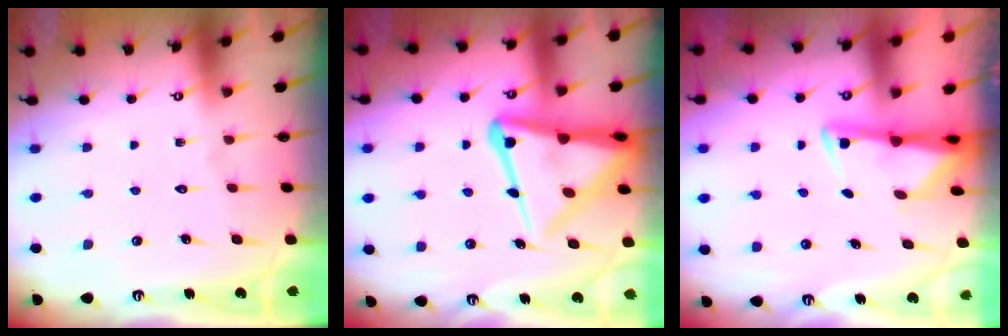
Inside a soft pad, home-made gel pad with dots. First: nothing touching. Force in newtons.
{"total": 16.3, "press": 16.2, "slide": 1.7}
{"total": 3.0, "press": 3.0, "slide": 0.6}